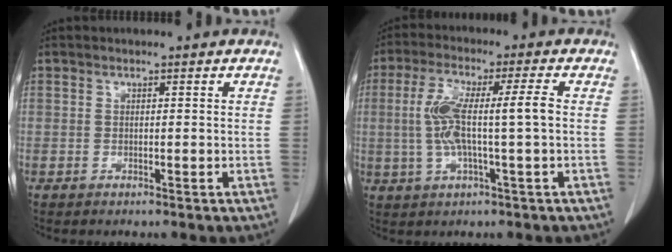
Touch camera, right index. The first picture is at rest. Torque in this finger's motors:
{"motor_torque": [0.38, 0.02, 0.28, 0.16]}